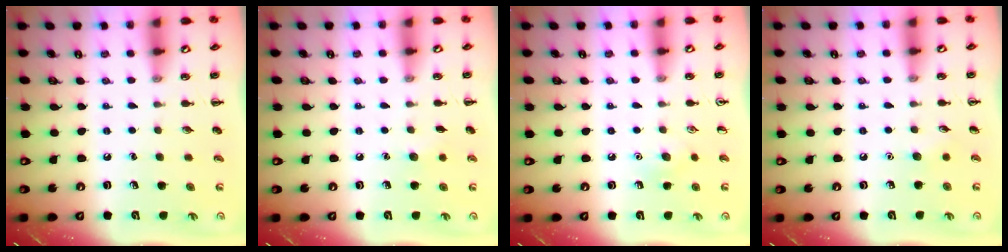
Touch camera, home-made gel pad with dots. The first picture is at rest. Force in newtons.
{"total": 4.3, "press": 4.2, "slide": 1.1}
{"total": 6.5, "press": 6.2, "slide": 1.8}
{"total": 4.1, "press": 3.9, "slide": 1.3}